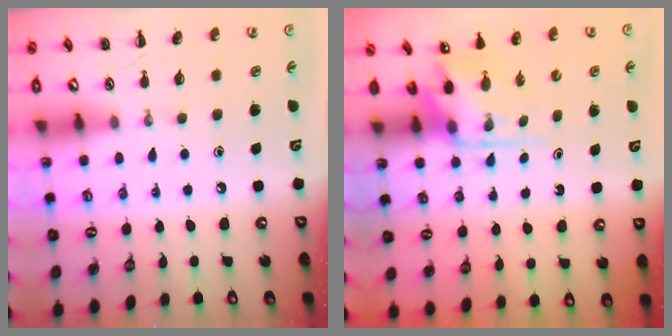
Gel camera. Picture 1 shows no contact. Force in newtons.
{"total": 4.6, "press": 4.5, "slide": 0.4}